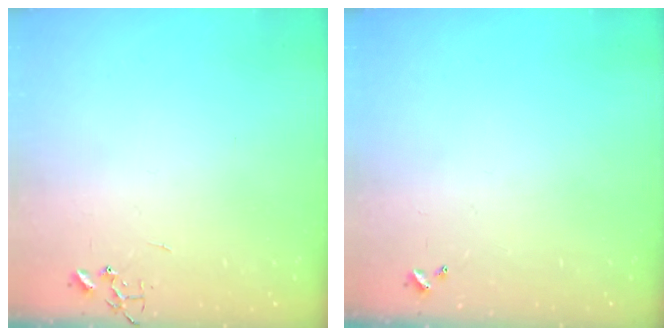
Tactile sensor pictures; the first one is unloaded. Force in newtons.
{"total": 0.0}